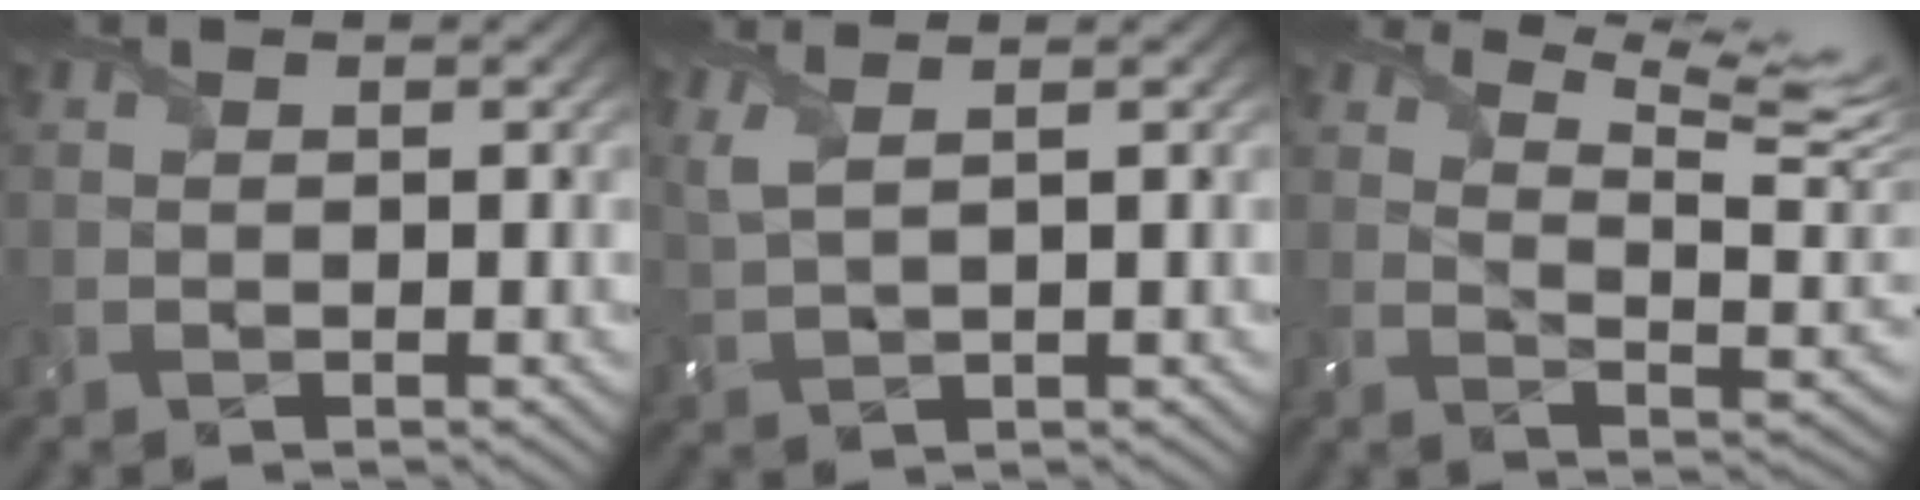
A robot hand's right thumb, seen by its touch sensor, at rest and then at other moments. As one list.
[{"total": 3.8, "force": [2.3, 1.1, 2.9], "torque": [-0.068, 0.013, 0.042]}, {"total": 11.5, "force": [8.1, 3.2, 7.5], "torque": [-0.146, 0.006, 0.117]}]